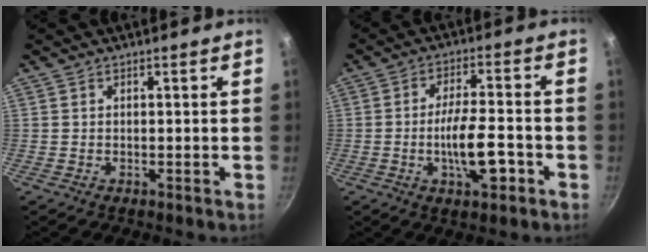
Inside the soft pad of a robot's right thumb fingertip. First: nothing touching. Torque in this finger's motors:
{"motor_torque": [2.90, 2.11, 1.85, -0.94, 0.75]}